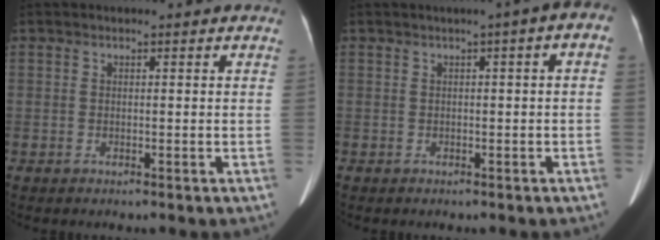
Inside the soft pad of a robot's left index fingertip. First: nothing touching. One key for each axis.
{"total": 3.0, "fx": 0.2, "fy": 1.0, "fz": 2.8, "tx": -0.030, "ty": 0.020, "tz": -0.005}